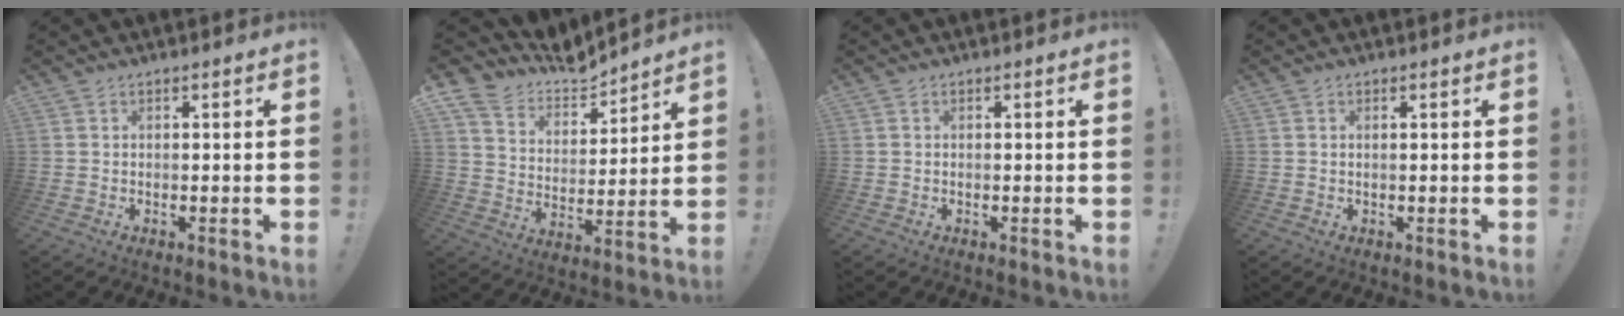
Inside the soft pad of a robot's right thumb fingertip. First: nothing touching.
{"total": 9.1, "force": [8.4, 3.5, 0.1], "torque": [-0.022, -0.084, 0.156]}
{"total": 0.0}
{"total": 0.7, "force": [0.3, -0.1, 0.6], "torque": [-0.012, -0.002, 0.005]}